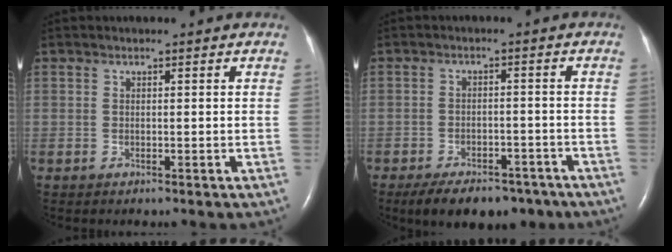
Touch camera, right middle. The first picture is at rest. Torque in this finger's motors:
{"motor_torque": [0.89, -0.88, 0.10, 0.04]}